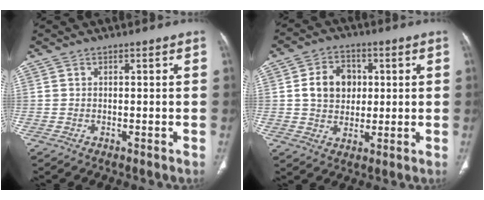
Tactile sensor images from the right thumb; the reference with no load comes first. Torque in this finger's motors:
{"motor_torque": [0.47, 2.13, 0.42, -0.55, 0.08]}